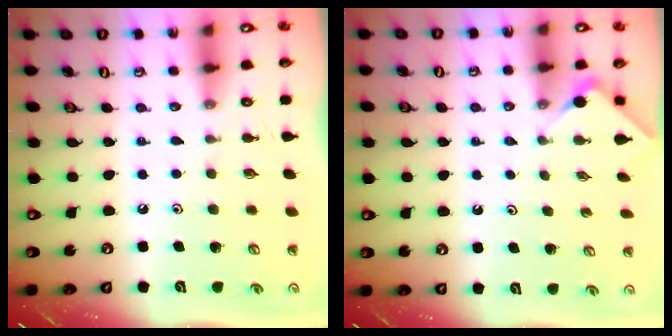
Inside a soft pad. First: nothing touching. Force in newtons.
{"total": 4.0, "press": 3.9, "slide": 0.5}